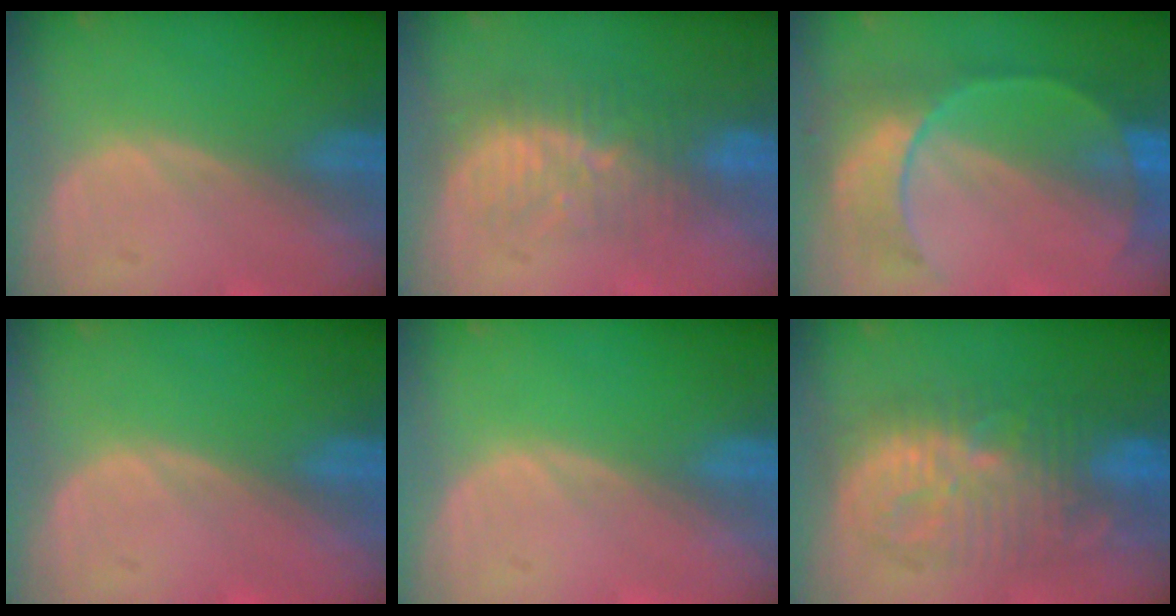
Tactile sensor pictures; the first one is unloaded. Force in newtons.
{"total": 8.0, "press": 7.5, "slide": 2.5}
{"total": 7.9, "press": 7.8, "slide": 1.3}
{"total": 0.0}
{"total": 0.0}
{"total": 10.4, "press": 10.4, "slide": 0.4}